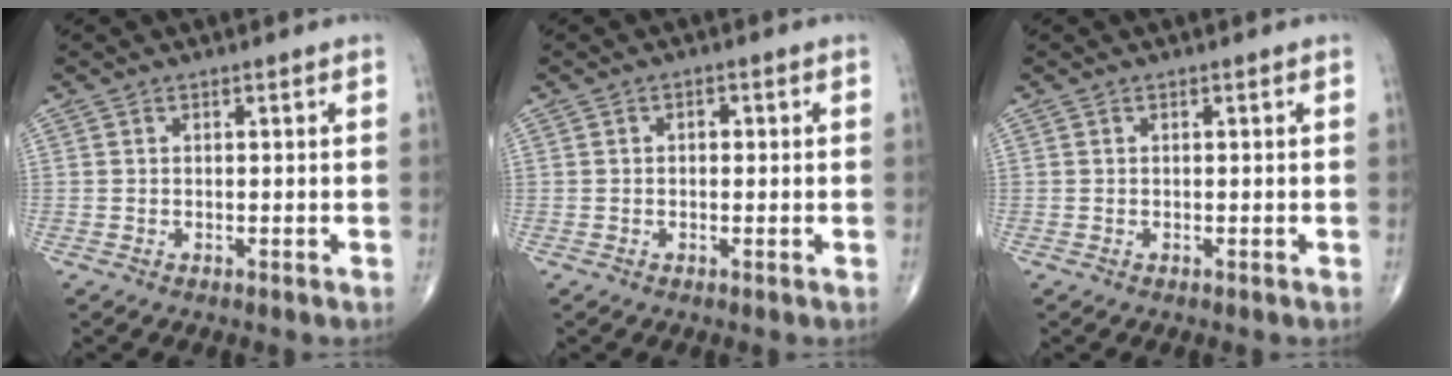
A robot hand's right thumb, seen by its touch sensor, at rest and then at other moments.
{"total": 1.4, "force": [0.2, 1.0, 1.0], "torque": [-0.007, 0.005, -0.001]}
{"total": 0.0}